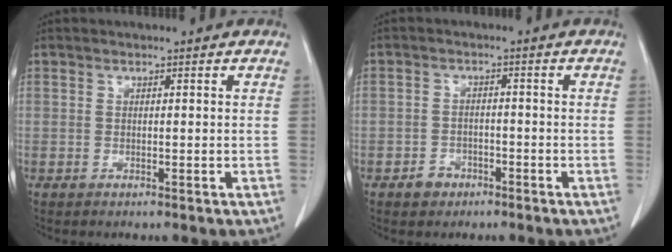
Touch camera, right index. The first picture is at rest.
{"total": 2.9, "force": [-1.7, 2.2, 0.6], "torque": [-0.008, 0.009, -0.026]}